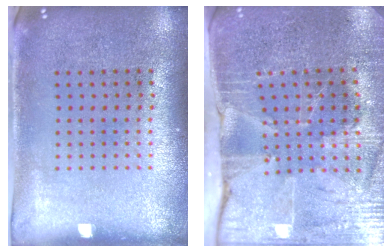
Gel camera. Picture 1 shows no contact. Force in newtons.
{"total": 3.8, "press": 3.6, "slide": 1.2}